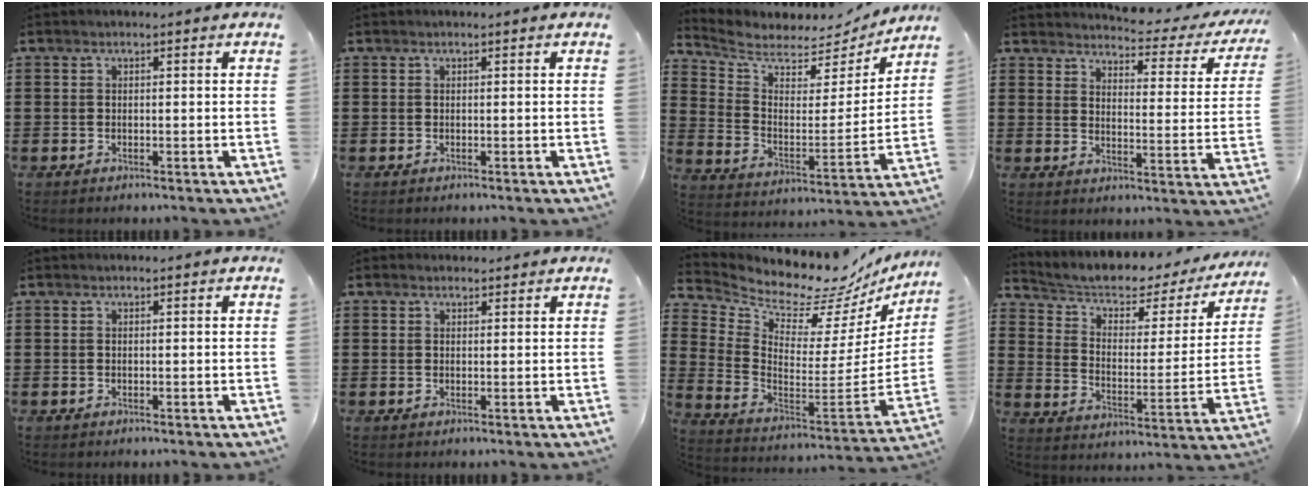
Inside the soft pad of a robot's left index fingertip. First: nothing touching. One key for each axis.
{"total": 0.0}
{"total": 5.6, "fx": 5.0, "fy": 2.3, "fz": 0.9, "tx": -0.056, "ty": -0.041, "tz": 0.084}
{"total": 3.0, "fx": 2.9, "fy": 0.0, "fz": 0.9, "tx": -0.029, "ty": -0.032, "tz": 0.040}
{"total": 0.0}
{"total": 1.1, "fx": 1.0, "fy": 0.5, "fz": 0.2, "tx": -0.006, "ty": 0.003, "tz": 0.020}
{"total": 7.3, "fx": 6.9, "fy": 1.7, "fz": 1.5, "tx": -0.061, "ty": -0.083, "tz": 0.109}
{"total": 4.1, "fx": 3.1, "fy": 1.9, "fz": 1.9, "tx": -0.057, "ty": -0.028, "tz": 0.044}